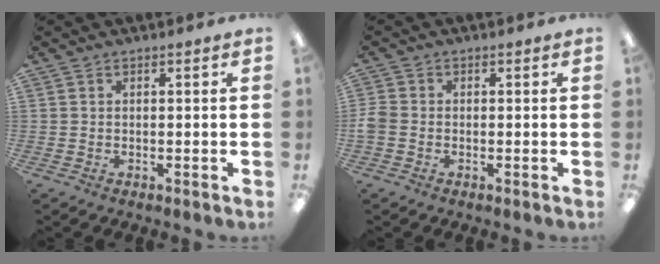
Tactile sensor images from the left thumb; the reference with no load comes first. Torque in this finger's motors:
{"motor_torque": [0.04, 0.24, 0.11, -0.20, 0.00]}